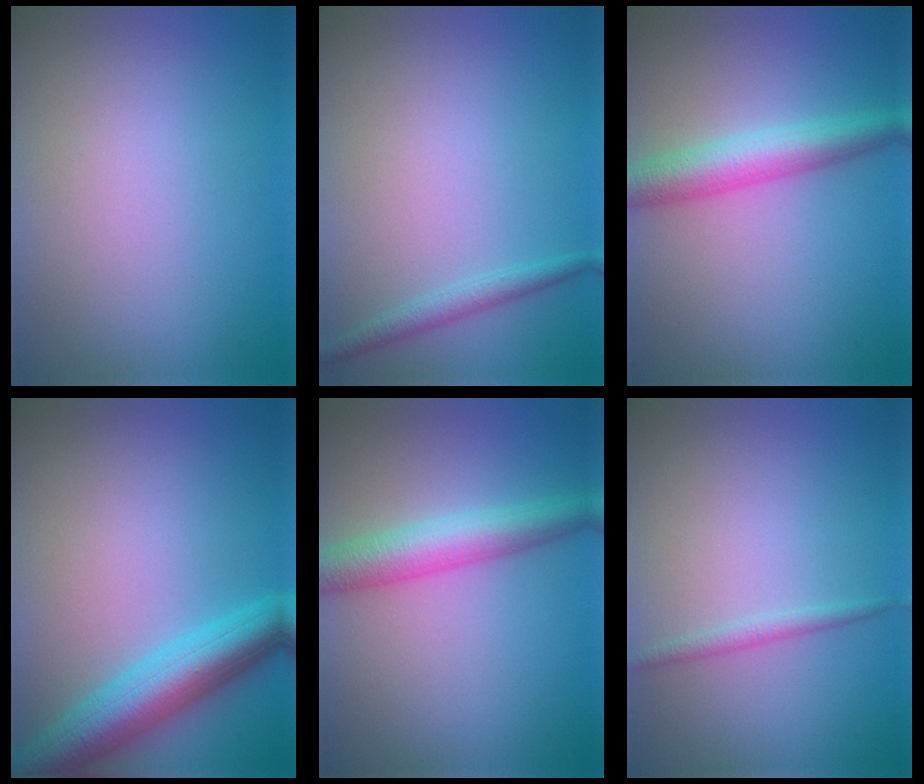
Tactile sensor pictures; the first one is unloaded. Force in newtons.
{"total": 1.5, "press": 1.5, "slide": 0.1}
{"total": 4.6, "press": 4.6, "slide": 0.0}
{"total": 6.3, "press": 6.3, "slide": 0.3}
{"total": 4.7, "press": 4.7, "slide": 0.1}
{"total": 1.1, "press": 1.1, "slide": 0.1}